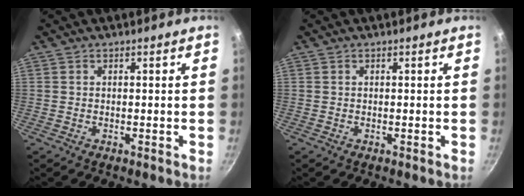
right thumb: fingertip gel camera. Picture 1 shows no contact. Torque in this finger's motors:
{"motor_torque": [0.01, 0.01, 0.01, -0.01, 0.00]}